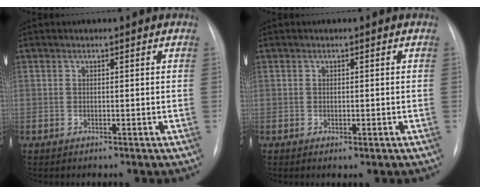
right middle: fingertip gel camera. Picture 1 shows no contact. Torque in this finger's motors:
{"motor_torque": [-0.77, 0.19, -0.20, -0.06]}